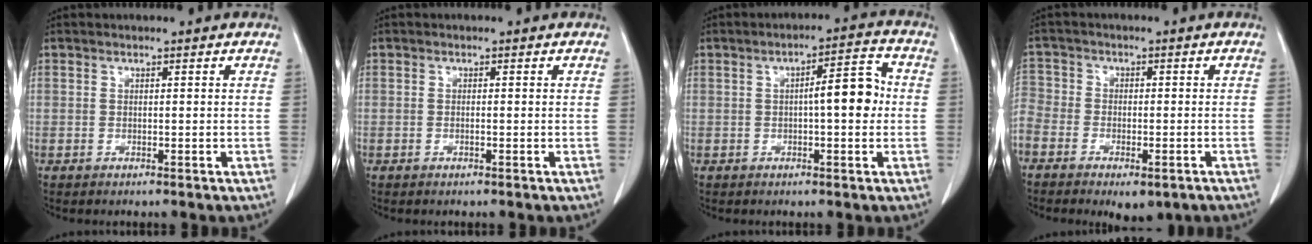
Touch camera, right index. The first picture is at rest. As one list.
[{"total": 0.6, "force": [-0.3, 0.0, 0.5], "torque": [-0.010, 0.001, -0.004]}, {"total": 6.7, "force": [0.0, 1.6, 6.5], "torque": [-0.093, 0.020, -0.002]}, {"total": 13.0, "force": [-7.4, 8.7, 6.1], "torque": [-0.161, 0.007, -0.121]}]